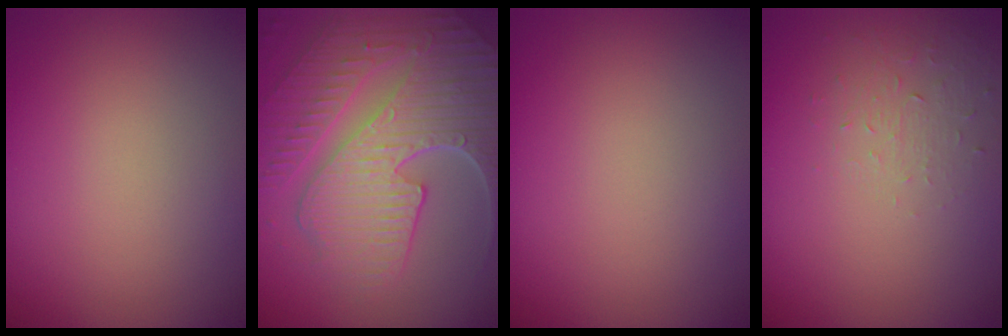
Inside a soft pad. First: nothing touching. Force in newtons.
{"total": 9.3, "press": 6.3, "slide": 6.9}
{"total": 0.0}
{"total": 1.3, "press": 0.6, "slide": 1.2}